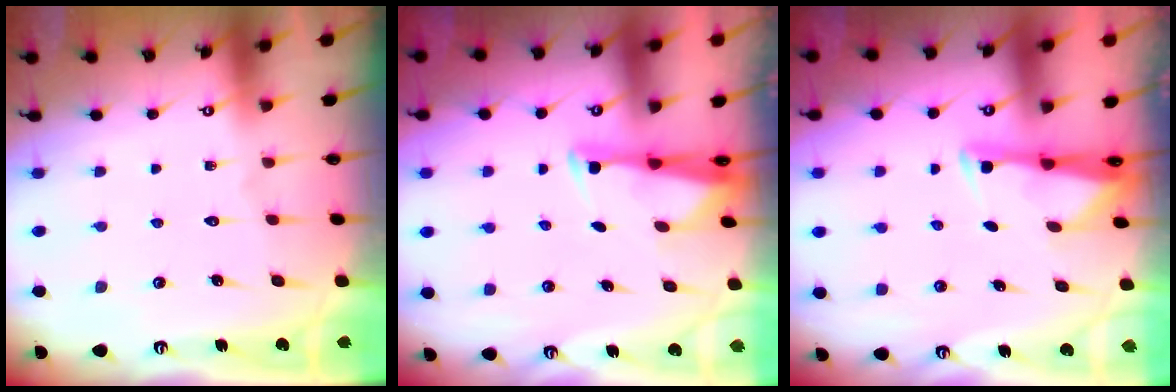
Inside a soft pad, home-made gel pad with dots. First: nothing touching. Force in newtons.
{"total": 2.9, "press": 2.8, "slide": 0.7}
{"total": 2.7, "press": 2.7, "slide": 0.4}